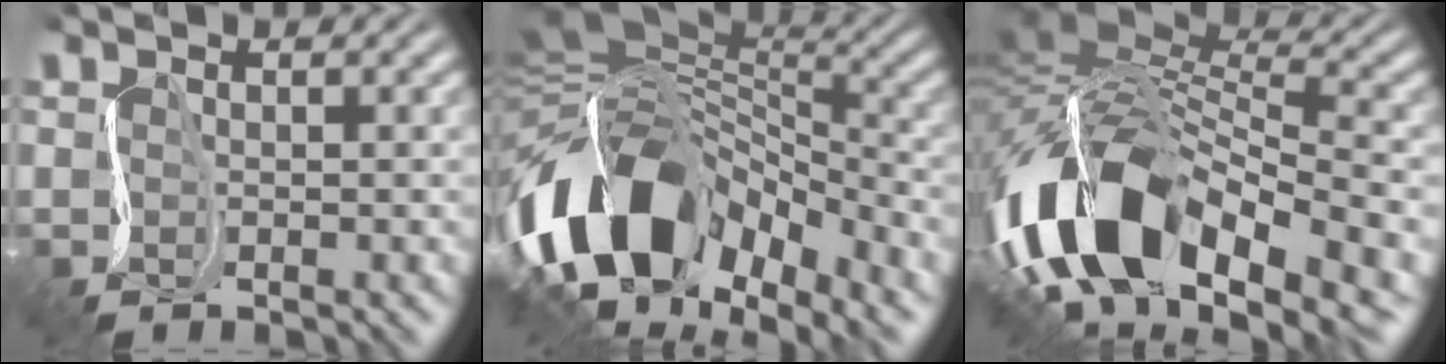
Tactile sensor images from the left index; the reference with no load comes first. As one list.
[{"total": 13.6, "force": [-5.8, 8.0, 9.4], "torque": [-0.175, 0.011, -0.117]}, {"total": 16.3, "force": [-5.9, 8.3, 12.8], "torque": [-0.260, 0.002, -0.108]}]